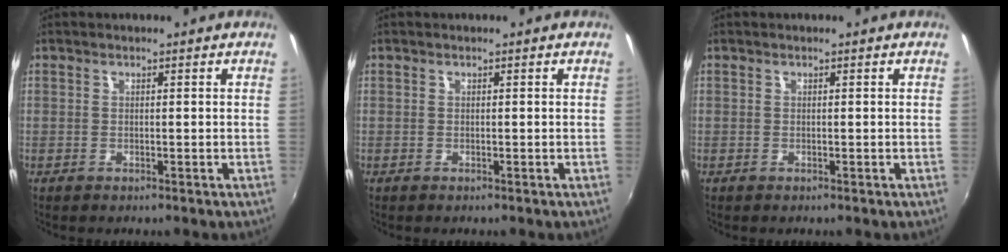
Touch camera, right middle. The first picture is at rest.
{"total": 0.0}
{"total": 0.0}